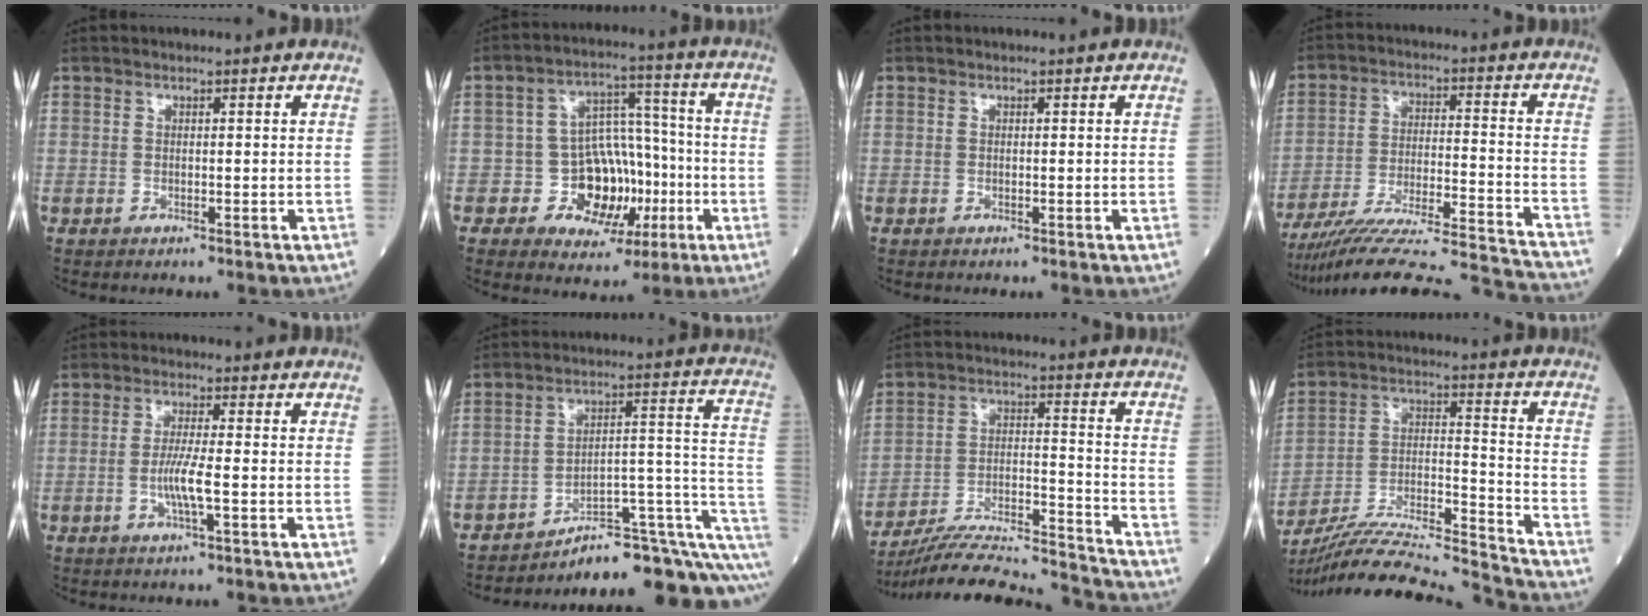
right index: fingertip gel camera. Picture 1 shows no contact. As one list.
[{"total": 10.0, "force": [-2.9, 7.9, 5.4], "torque": [-0.066, 0.031, -0.036]}, {"total": 0.0}, {"total": 24.6, "force": [-23.1, -0.8, 8.4], "torque": [-0.095, -0.027, -0.337]}, {"total": 4.4, "force": [-1.1, -0.1, 4.3], "torque": [-0.087, -0.006, -0.023]}, {"total": 14.1, "force": [-9.5, 4.1, 9.6], "torque": [-0.079, 0.092, -0.120]}, {"total": 18.8, "force": [-18.1, -0.2, 5.3], "torque": [-0.104, 0.002, -0.287]}, {"total": 21.5, "force": [-20.4, -1.1, 6.6], "torque": [-0.143, -0.009, -0.335]}]